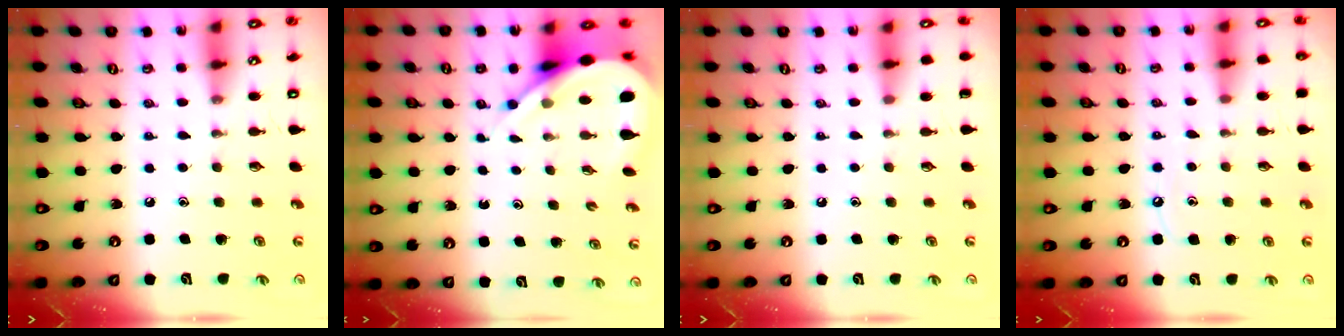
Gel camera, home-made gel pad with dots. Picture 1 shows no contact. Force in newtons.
{"total": 8.8, "press": 8.7, "slide": 1.0}
{"total": 0.0}
{"total": 6.8, "press": 6.7, "slide": 0.9}